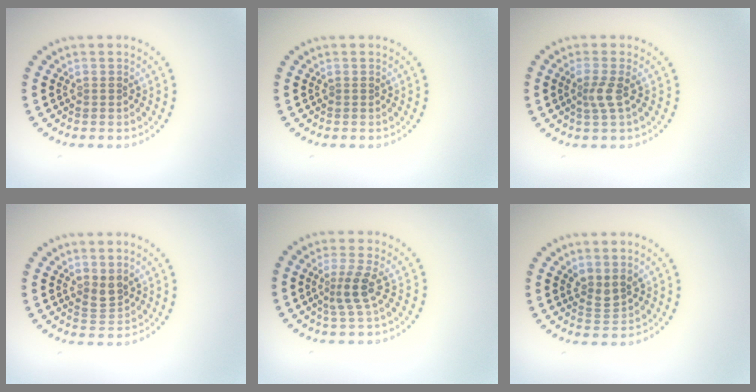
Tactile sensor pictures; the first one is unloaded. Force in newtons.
{"total": 0.0}
{"total": 1.9, "press": 1.4, "slide": 1.3}
{"total": 1.7, "press": 1.3, "slide": 1.0}
{"total": 2.5, "press": 1.8, "slide": 1.6}
{"total": 1.8, "press": 1.3, "slide": 1.3}